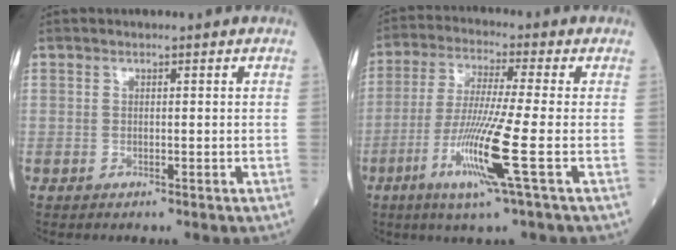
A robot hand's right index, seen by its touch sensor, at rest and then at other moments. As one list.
[{"total": 11.2, "force": [-3.9, -1.5, 10.4], "torque": [-0.209, -0.025, -0.078]}]